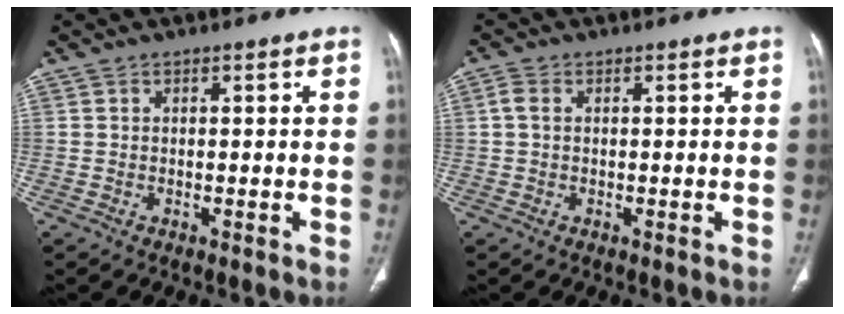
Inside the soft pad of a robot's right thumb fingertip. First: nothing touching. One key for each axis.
{"total": 2.0, "fx": 0.2, "fy": 1.5, "fz": 1.3, "tx": -0.033, "ty": 0.004, "tz": 0.002}